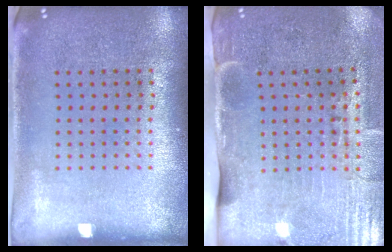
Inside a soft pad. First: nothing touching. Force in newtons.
{"total": 4.5, "press": 3.7, "slide": 2.6}